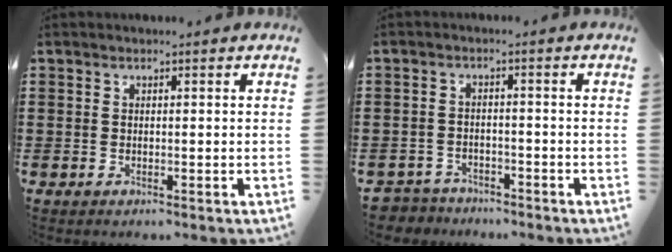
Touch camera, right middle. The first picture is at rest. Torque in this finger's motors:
{"motor_torque": [2.14, 0.00, 0.01, 0.03]}